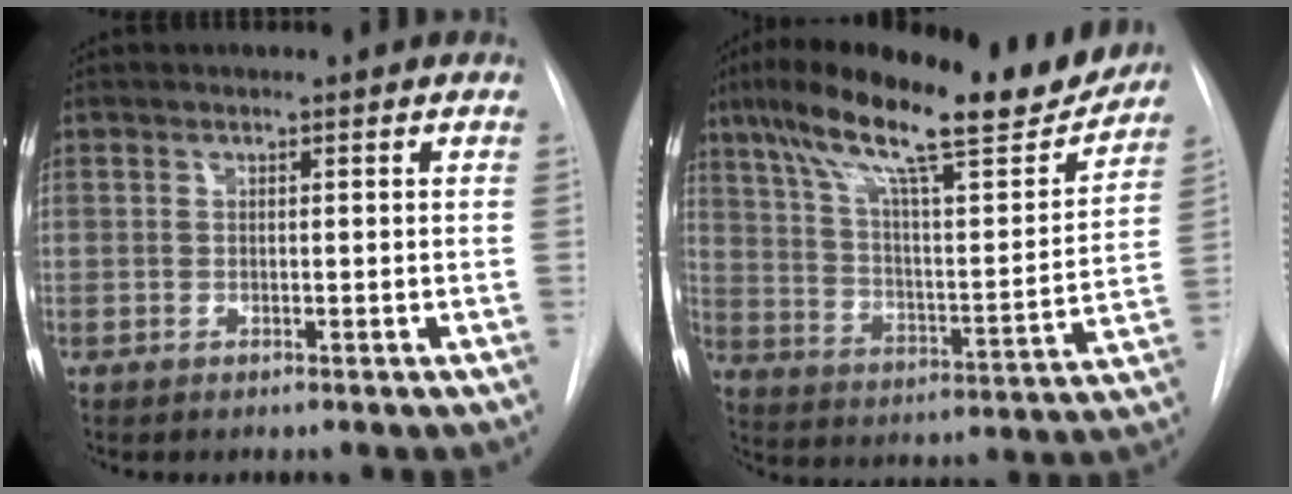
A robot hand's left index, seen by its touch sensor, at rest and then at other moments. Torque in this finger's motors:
{"motor_torque": [0.84, -1.30, 0.58, 0.11]}